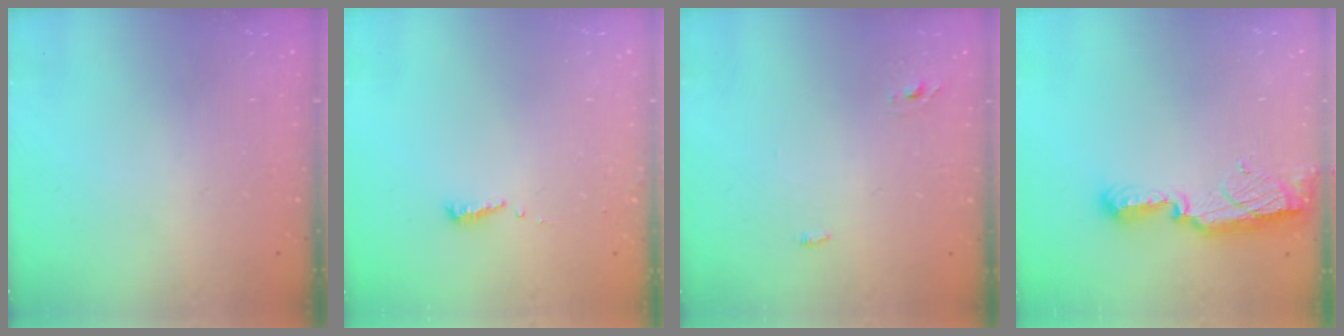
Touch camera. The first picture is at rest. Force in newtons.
{"total": 5.3, "press": 5.3, "slide": 0.5}
{"total": 2.7, "press": 2.6, "slide": 0.8}
{"total": 9.0, "press": 9.0, "slide": 0.8}